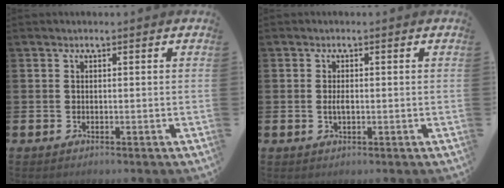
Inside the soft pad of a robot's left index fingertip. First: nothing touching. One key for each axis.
{"total": 1.4, "fx": -0.1, "fy": 0.6, "fz": 1.2, "tx": -0.024, "ty": 0.003, "tz": -0.004}